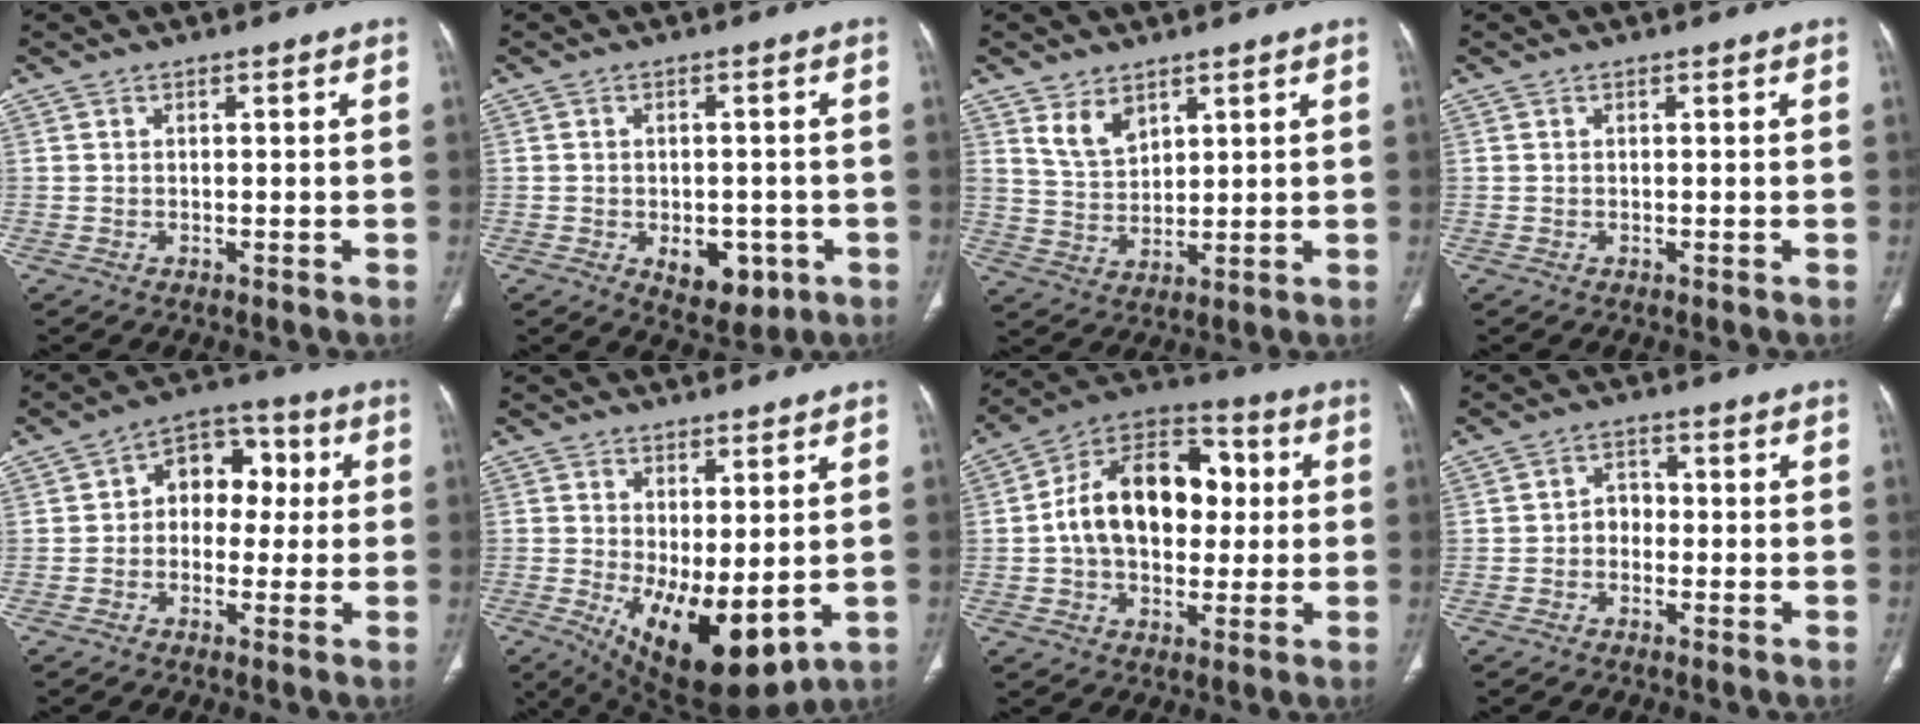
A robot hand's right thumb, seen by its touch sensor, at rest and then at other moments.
{"total": 7.7, "force": [-2.6, 4.8, 5.4], "torque": [-0.048, 0.006, -0.021]}
{"total": 6.0, "force": [3.8, 3.6, 3.0], "torque": [-0.037, -0.029, 0.082]}
{"total": 0.0}
{"total": 10.2, "force": [0.9, 7.4, 6.9], "torque": [-0.056, 0.032, 0.001]}
{"total": 14.1, "force": [-1.8, 6.2, 12.5], "torque": [-0.193, -0.028, -0.003]}
{"total": 19.3, "force": [1.5, 13.0, 14.1], "torque": [-0.187, 0.031, 0.017]}
{"total": 3.2, "force": [-0.9, 2.6, 1.7], "torque": [-0.008, 0.016, -0.024]}